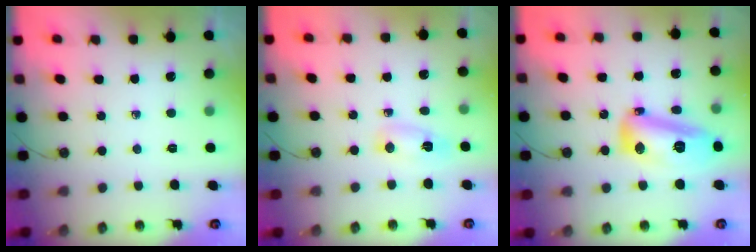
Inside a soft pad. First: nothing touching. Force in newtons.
{"total": 4.0, "press": 3.7, "slide": 1.4}
{"total": 15.0, "press": 15.0, "slide": 1.3}